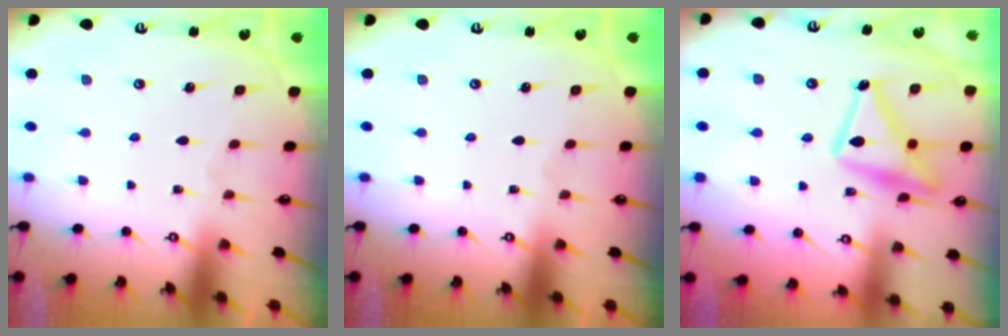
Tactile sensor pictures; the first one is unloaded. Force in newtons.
{"total": 0.0}
{"total": 16.3, "press": 16.2, "slide": 1.1}